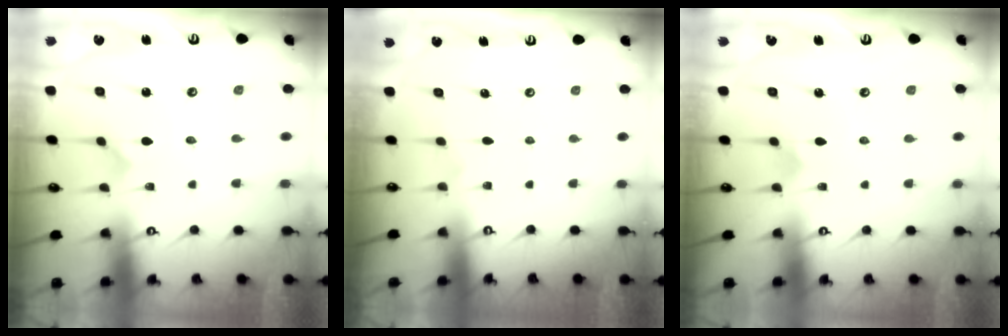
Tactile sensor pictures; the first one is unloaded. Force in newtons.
{"total": 0.0}
{"total": 2.9, "press": 2.9, "slide": 0.2}